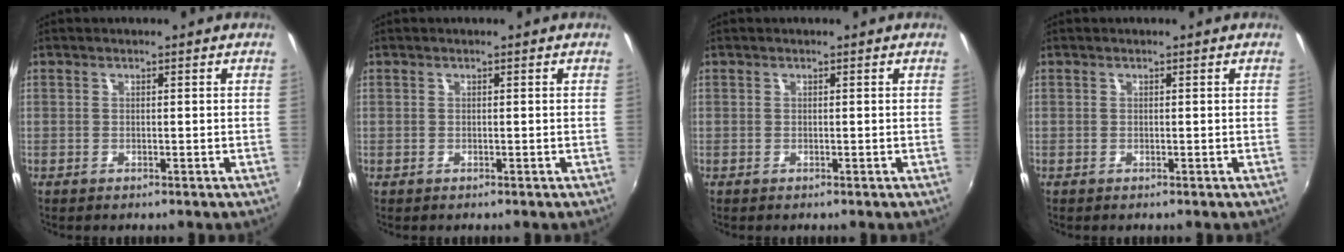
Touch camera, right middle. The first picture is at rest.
{"total": 0.0}
{"total": 0.0}
{"total": 0.0}